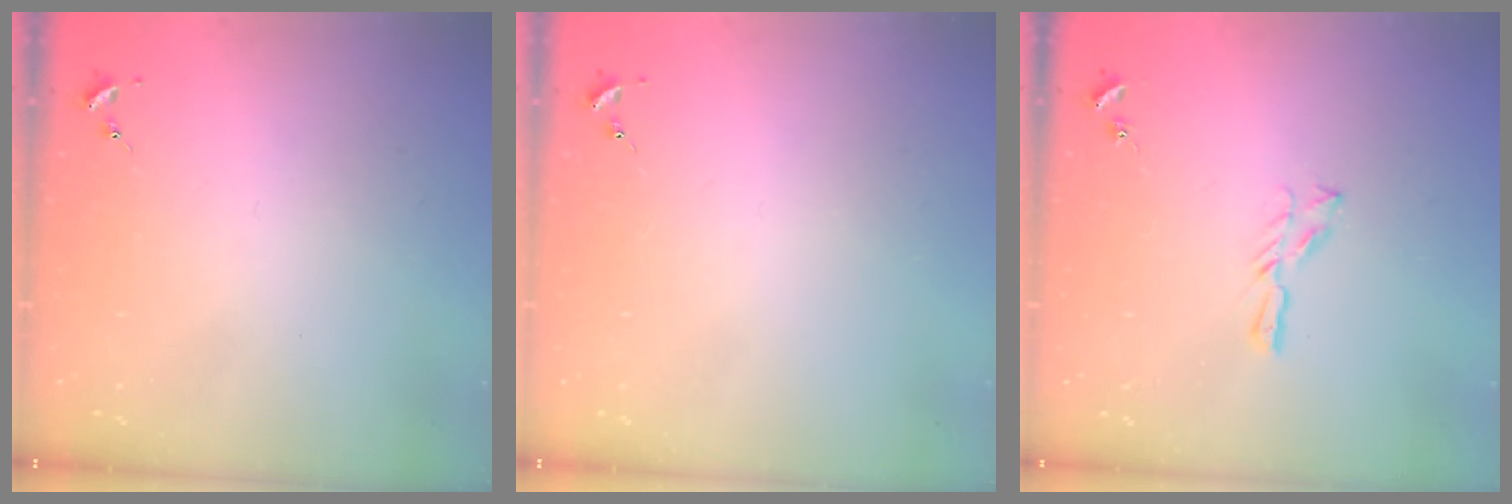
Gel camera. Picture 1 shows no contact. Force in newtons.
{"total": 0.0}
{"total": 5.1, "press": 5.1, "slide": 0.5}